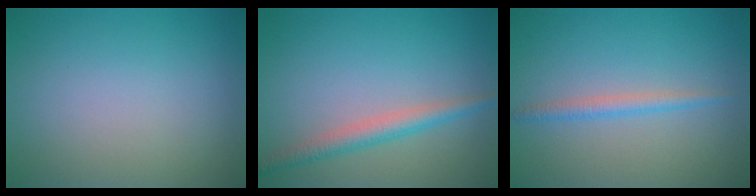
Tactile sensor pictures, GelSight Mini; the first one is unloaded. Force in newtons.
{"total": 2.6, "press": 2.6, "slide": 0.0}
{"total": 1.6, "press": 1.6, "slide": 0.1}